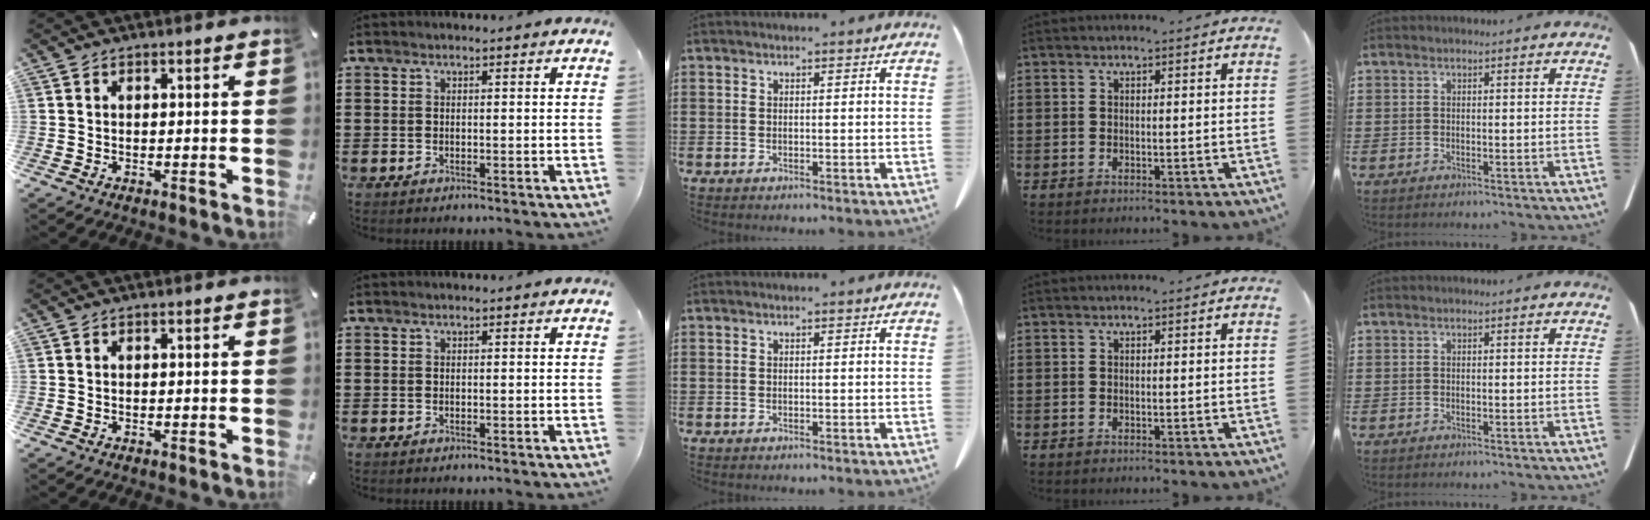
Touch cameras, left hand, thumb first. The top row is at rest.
{}